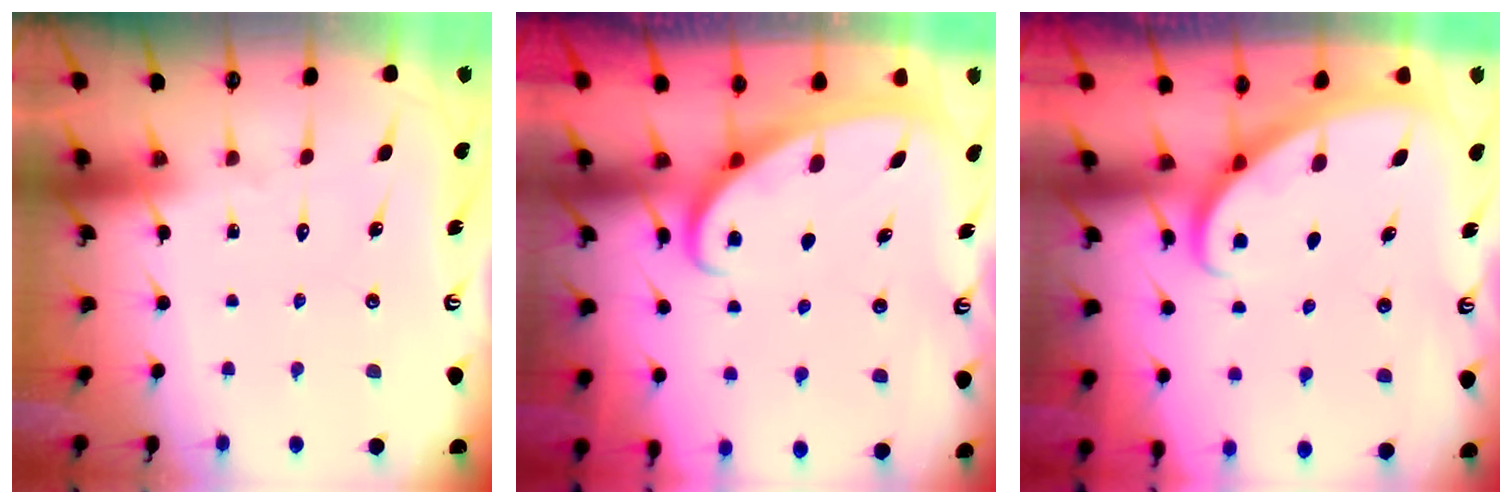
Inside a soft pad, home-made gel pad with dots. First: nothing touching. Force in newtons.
{"total": 2.4, "press": 2.4, "slide": 0.3}
{"total": 2.9, "press": 2.9, "slide": 0.2}